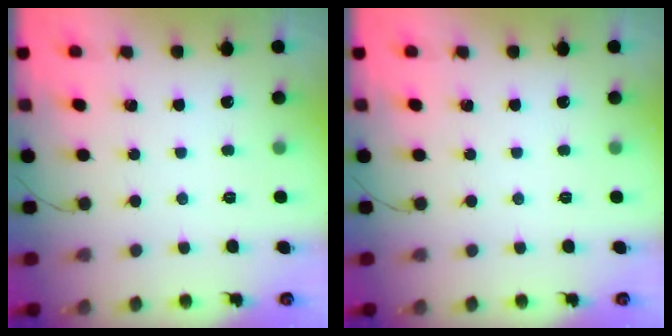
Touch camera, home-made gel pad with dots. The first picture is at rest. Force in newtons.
{"total": 0.0}